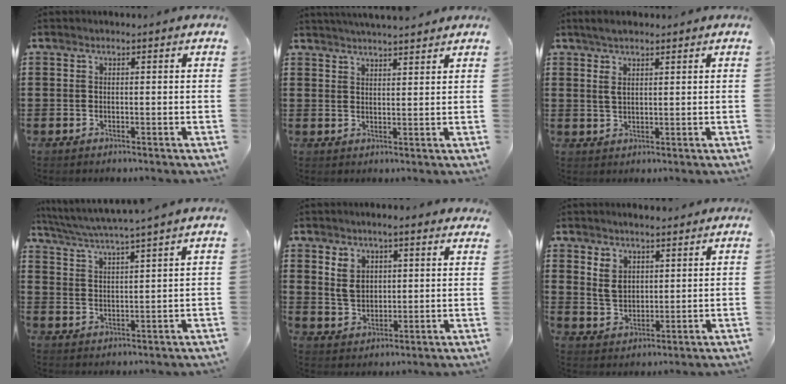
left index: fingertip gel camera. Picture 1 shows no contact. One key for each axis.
{"total": 2.8, "fx": 2.8, "fy": -0.2, "fz": 0.3, "tx": -0.014, "ty": -0.008, "tz": 0.051}
{"total": 3.0, "fx": 1.8, "fy": 1.1, "fz": 2.2, "tx": -0.046, "ty": 0.006, "tz": 0.031}
{"total": 3.9, "fx": 3.5, "fy": -0.8, "fz": 1.5, "tx": -0.044, "ty": -0.026, "tz": 0.057}
{"total": 5.1, "fx": 3.4, "fy": 2.8, "fz": 2.6, "tx": -0.063, "ty": 0.002, "tz": 0.063}
{"total": 4.5, "fx": 3.3, "fy": 2.6, "fz": 1.6, "tx": -0.044, "ty": 0.000, "tz": 0.062}